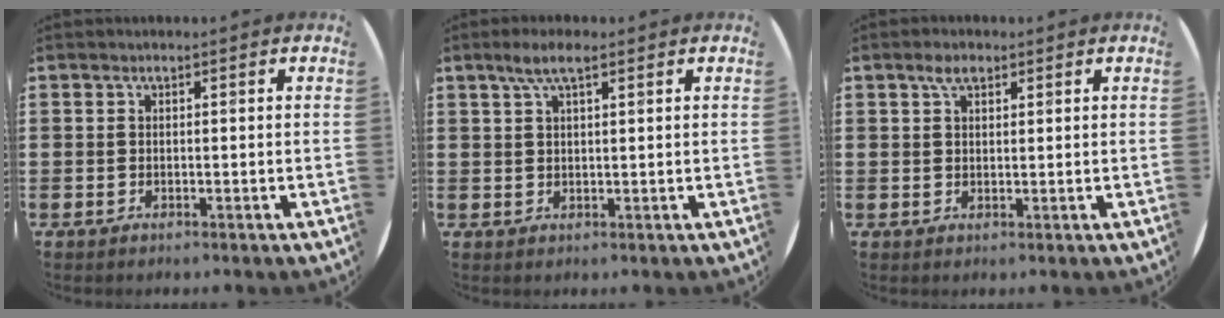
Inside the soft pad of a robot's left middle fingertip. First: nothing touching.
{"total": 3.5, "force": [2.2, 0.9, 2.6], "torque": [-0.055, 0.008, 0.038]}
{"total": 2.5, "force": [1.7, 1.2, 1.4], "torque": [-0.021, 0.003, 0.029]}